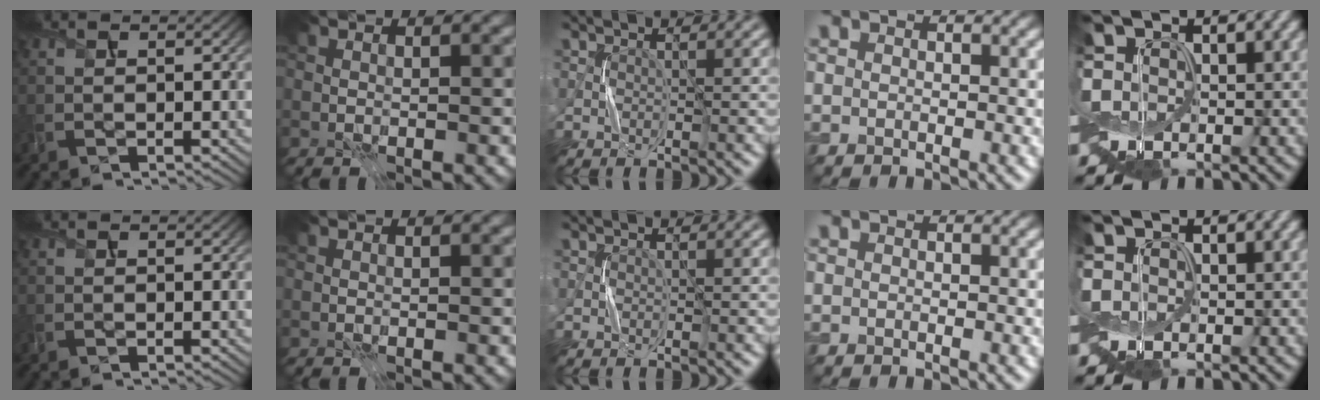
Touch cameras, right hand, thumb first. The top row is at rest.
{}